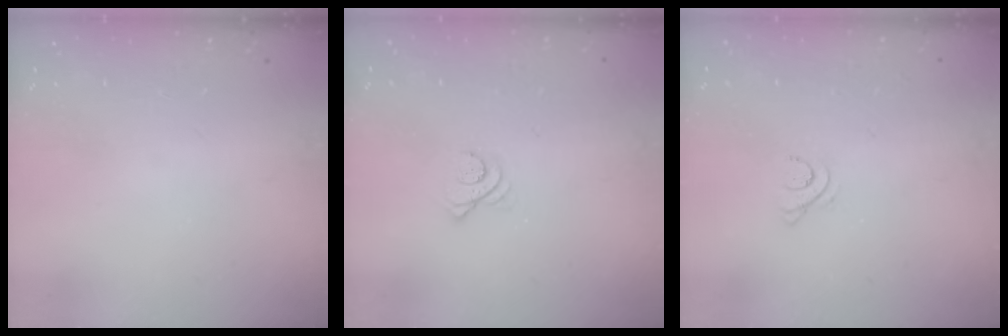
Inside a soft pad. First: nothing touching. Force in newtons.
{"total": 3.3, "press": 3.3, "slide": 0.2}
{"total": 4.1, "press": 4.1, "slide": 0.4}